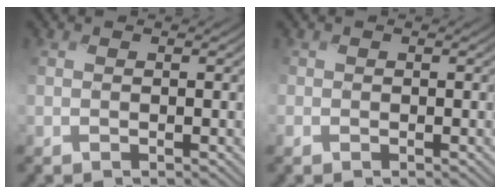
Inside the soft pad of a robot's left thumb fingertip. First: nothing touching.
{"total": 0.8, "force": [-0.3, 0.8, 0.0], "torque": [-0.001, -0.004, -0.010]}